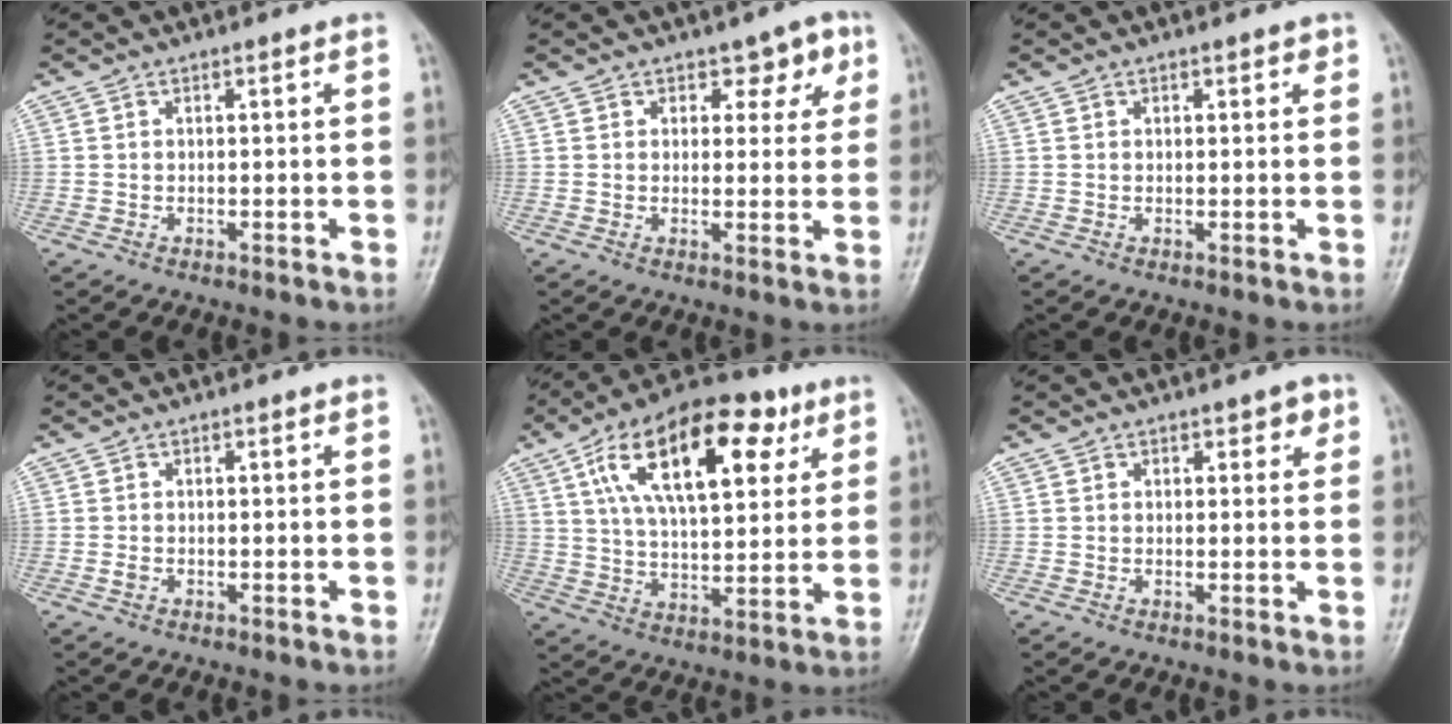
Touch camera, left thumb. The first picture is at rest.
{"total": 5.1, "force": [2.6, 3.6, 2.7], "torque": [0.006, -0.009, 0.029]}
{"total": 1.1, "force": [0.7, 0.7, 0.5], "torque": [0.006, -0.003, 0.006]}
{"total": 0.8, "force": [-0.2, 0.6, 0.4], "torque": [-0.009, -0.001, -0.005]}
{"total": 21.8, "force": [9.0, 10.3, 16.9], "torque": [-0.252, -0.005, 0.146]}
{"total": 2.7, "force": [1.5, 1.7, 1.5], "torque": [0.004, -0.004, 0.017]}